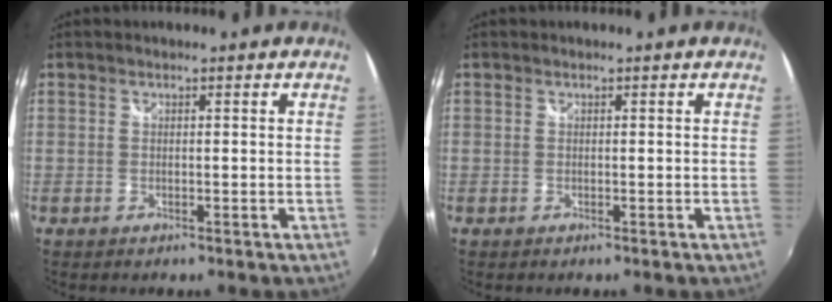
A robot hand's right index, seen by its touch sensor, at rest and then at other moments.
{"total": 0.0}